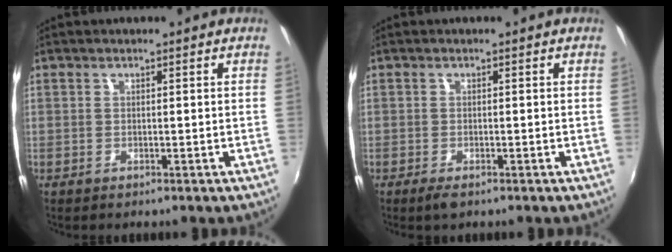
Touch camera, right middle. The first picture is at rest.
{"total": 2.0, "force": [-1.3, 0.6, 1.3], "torque": [-0.027, -0.006, -0.022]}